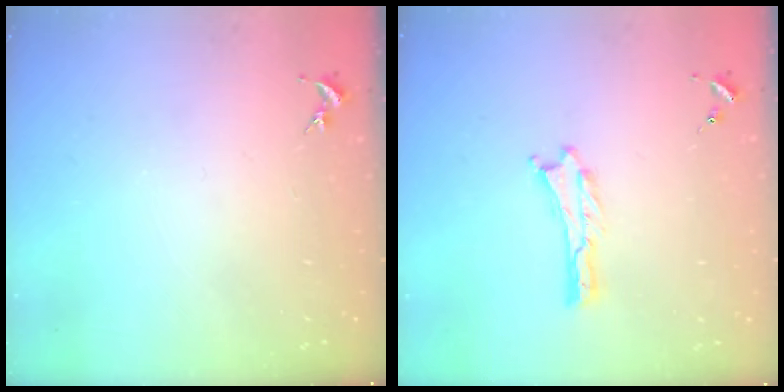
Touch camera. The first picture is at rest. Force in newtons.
{"total": 0.0}